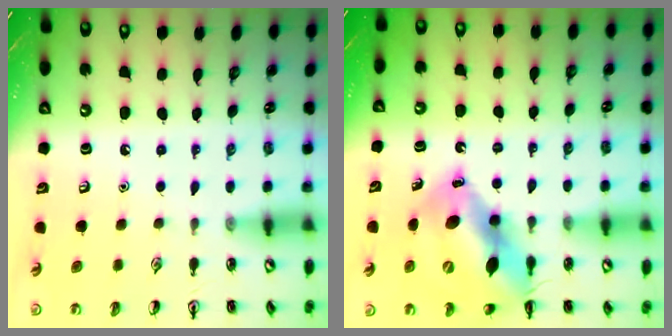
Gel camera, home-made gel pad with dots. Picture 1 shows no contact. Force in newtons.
{"total": 14.6, "press": 14.1, "slide": 4.1}